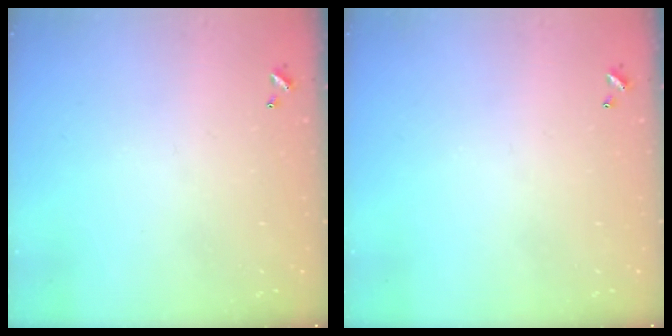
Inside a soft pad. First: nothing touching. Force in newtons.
{"total": 0.0}